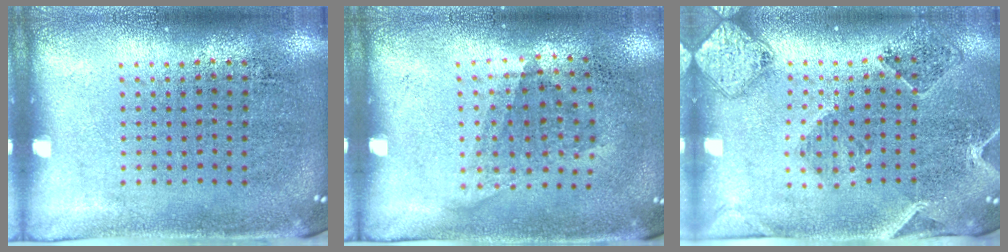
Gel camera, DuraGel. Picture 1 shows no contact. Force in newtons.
{"total": 1.1, "press": 0.8, "slide": 0.7}
{"total": 0.7, "press": 0.7, "slide": 0.3}